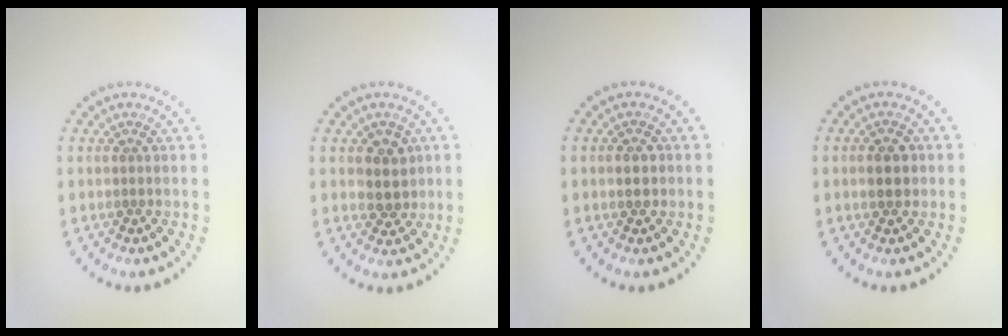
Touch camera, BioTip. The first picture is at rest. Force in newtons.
{"total": 2.6, "press": 2.4, "slide": 0.8}
{"total": 1.3, "press": 1.3, "slide": 0.1}
{"total": 2.4, "press": 2.4, "slide": 0.1}